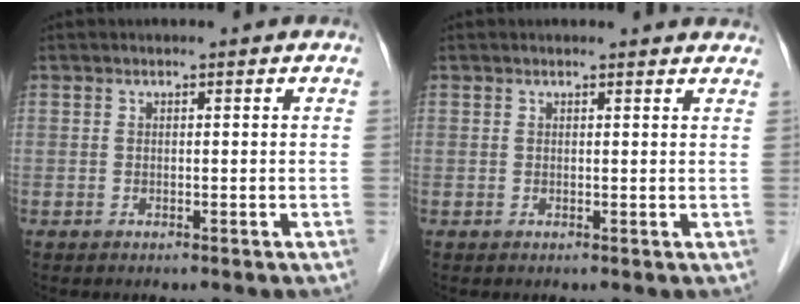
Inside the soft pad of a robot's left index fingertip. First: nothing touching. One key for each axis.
{"total": 3.9, "fx": 3.8, "fy": 0.5, "fz": 0.7, "tx": -0.010, "ty": 0.001, "tz": 0.029}